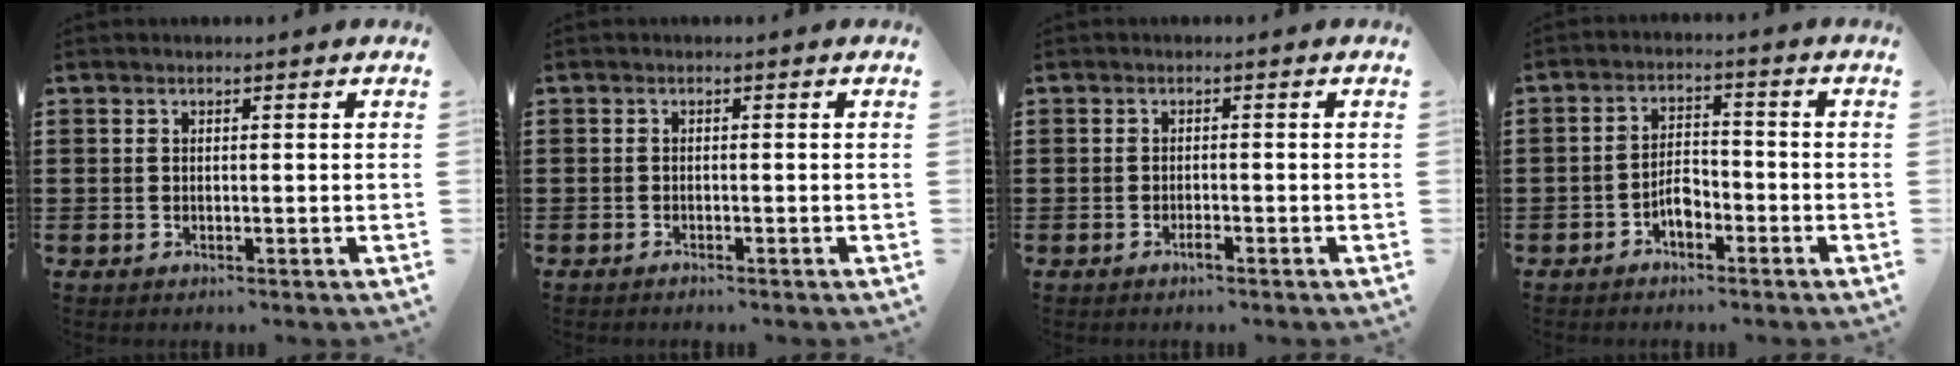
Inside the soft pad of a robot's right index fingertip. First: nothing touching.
{"total": 0.7, "force": [-0.7, 0.1, 0.2], "torque": [-0.005, -0.002, -0.014]}
{"total": 1.3, "force": [-0.9, 0.1, 0.9], "torque": [-0.017, -0.003, -0.016]}
{"total": 3.9, "force": [-2.1, 1.9, 2.6], "torque": [-0.055, 0.004, -0.043]}